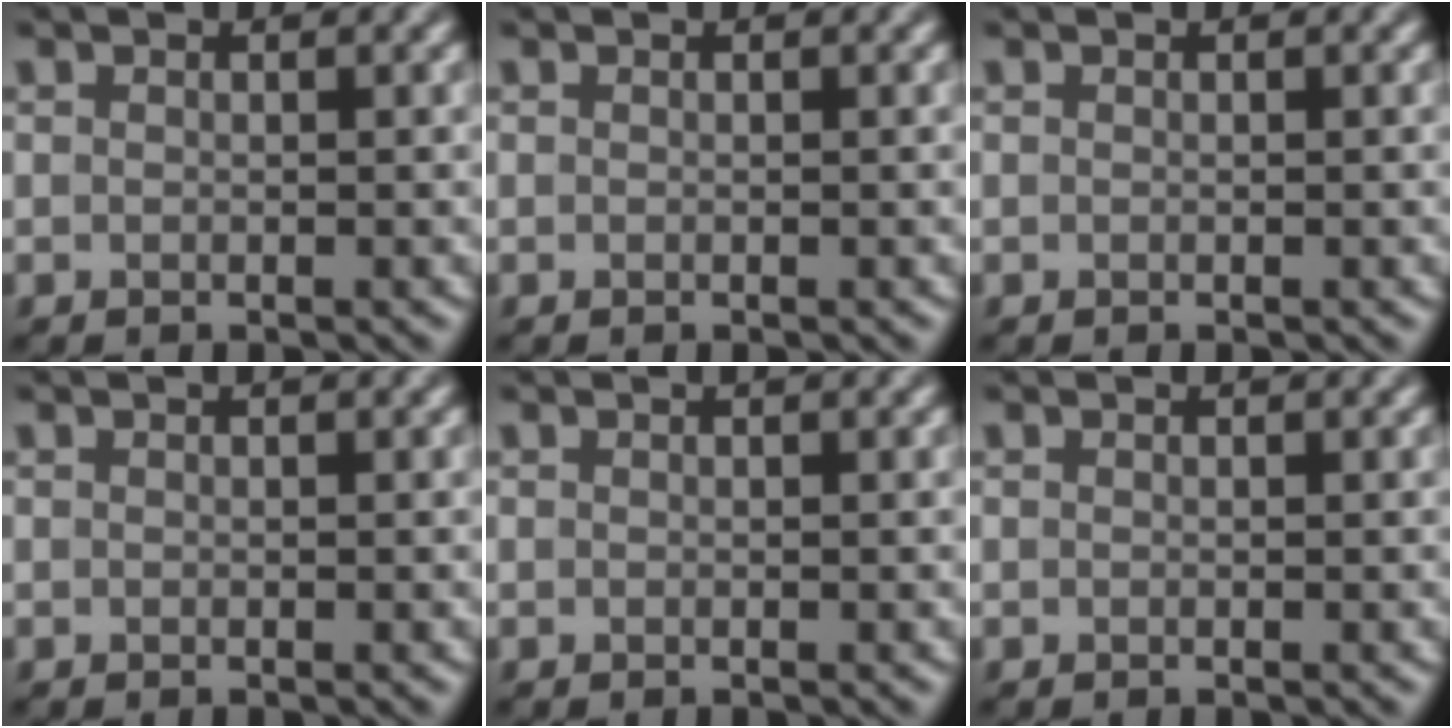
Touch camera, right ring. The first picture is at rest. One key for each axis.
{"total": 0.0}
{"total": 0.0}
{"total": 0.0}
{"total": 0.0}
{"total": 0.0}